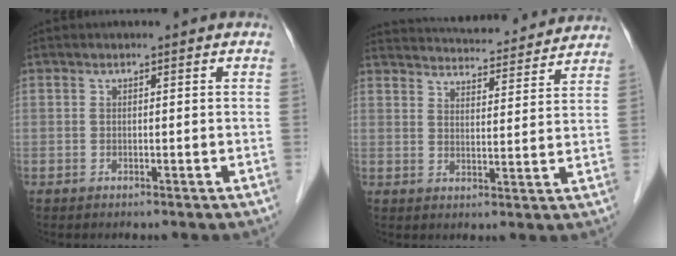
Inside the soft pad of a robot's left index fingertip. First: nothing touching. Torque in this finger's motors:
{"motor_torque": [-0.25, -0.84, 0.13, 0.05]}